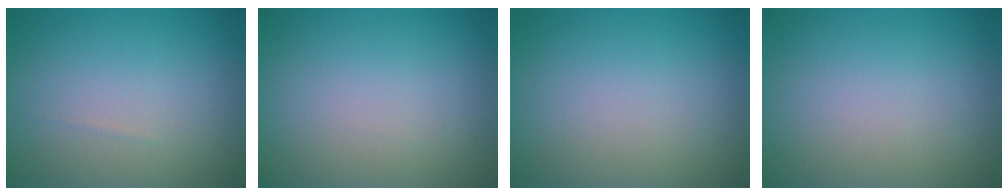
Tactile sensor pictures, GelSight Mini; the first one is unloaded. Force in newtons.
{"total": 0.0}
{"total": 0.0}
{"total": 0.0}